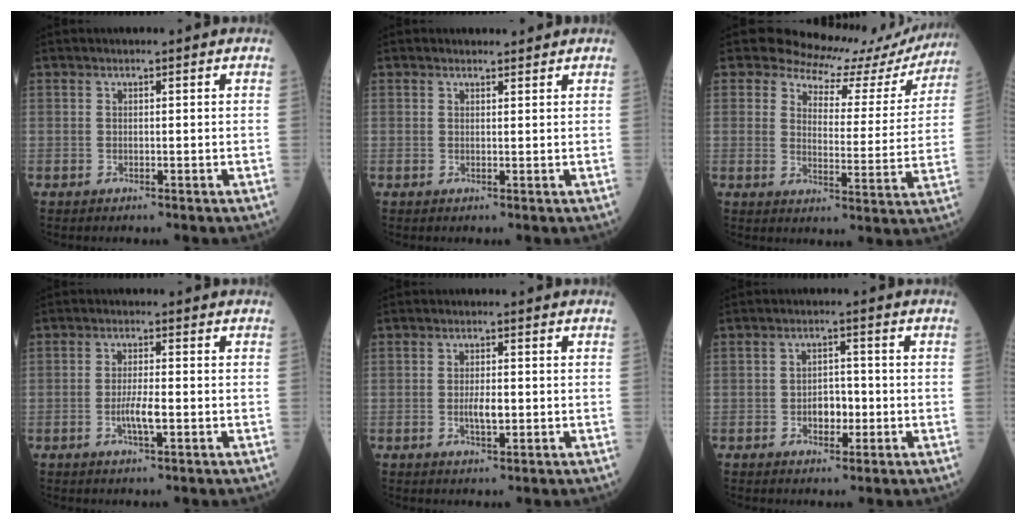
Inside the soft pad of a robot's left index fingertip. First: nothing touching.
{"total": 1.5, "force": [1.5, 0.3, 0.0], "torque": [-0.010, 0.002, 0.023]}
{"total": 14.7, "force": [13.7, 5.1, 2.0], "torque": [-0.006, -0.044, 0.143]}
{"total": 3.3, "force": [-0.9, 0.4, 3.1], "torque": [-0.065, -0.003, -0.017]}
{"total": 2.7, "force": [-0.3, 0.9, 2.6], "torque": [-0.052, -0.001, -0.004]}
{"total": 3.4, "force": [-0.9, 2.1, 2.6], "torque": [-0.039, 0.006, -0.012]}